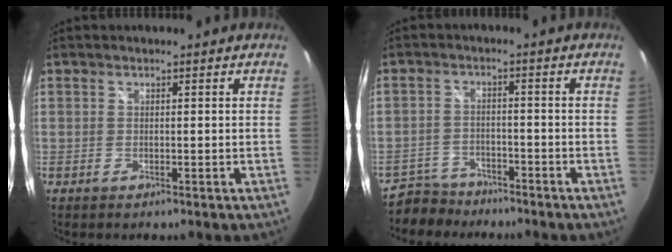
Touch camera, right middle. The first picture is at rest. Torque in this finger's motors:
{"motor_torque": [0.15, -0.28, -0.15, -0.03]}